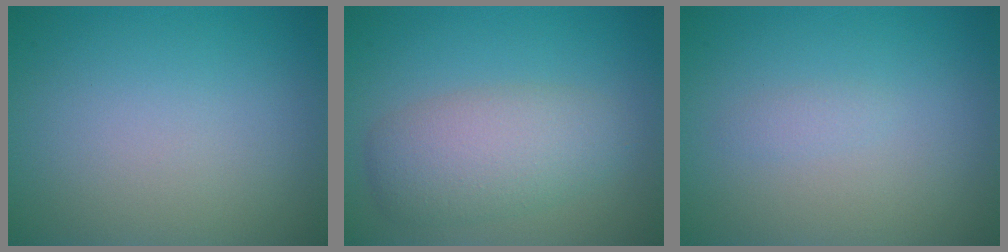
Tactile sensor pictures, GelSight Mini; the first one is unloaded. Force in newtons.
{"total": 4.7, "press": 4.7, "slide": 0.2}
{"total": 0.6, "press": 0.6, "slide": 0.0}